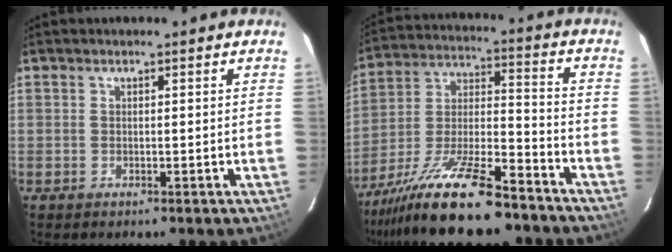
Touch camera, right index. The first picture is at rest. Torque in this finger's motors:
{"motor_torque": [0.91, -1.23, 0.57, 0.21]}